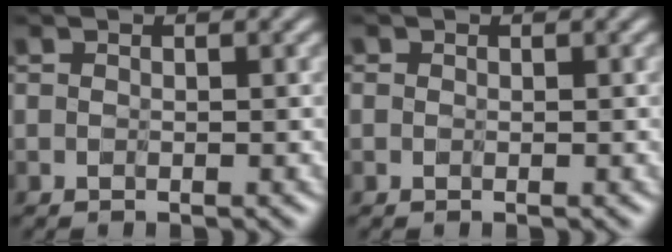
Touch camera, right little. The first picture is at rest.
{"total": 0.8, "force": [0.4, 0.6, 0.2], "torque": [-0.008, 0.002, -0.007]}